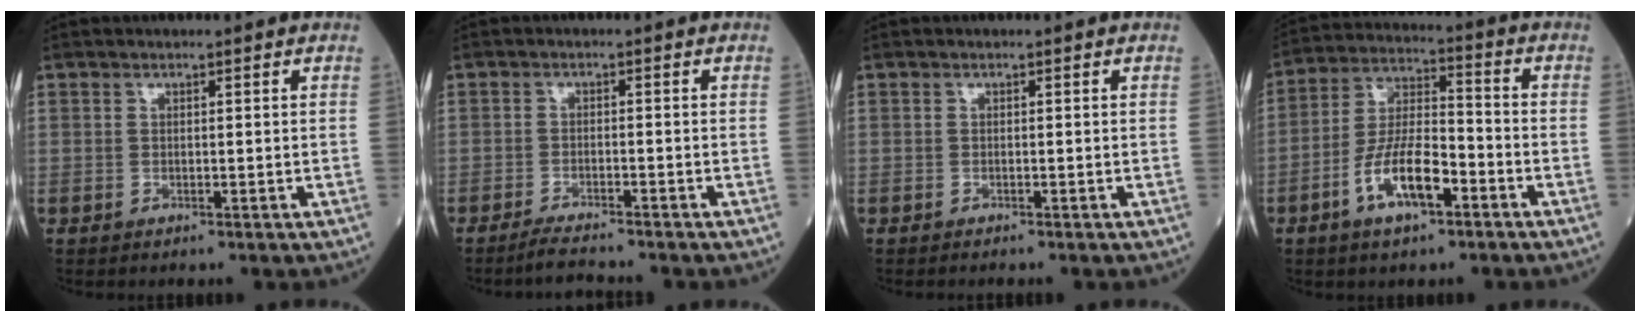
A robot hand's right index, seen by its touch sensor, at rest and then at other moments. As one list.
[{"total": 3.8, "force": [-3.5, -0.2, 1.5], "torque": [-0.032, -0.015, -0.057]}, {"total": 0.6, "force": [-0.6, -0.1, 0.3], "torque": [-0.007, -0.002, -0.009]}, {"total": 10.4, "force": [-4.9, 3.3, 8.6], "torque": [-0.175, 0.006, -0.091]}]